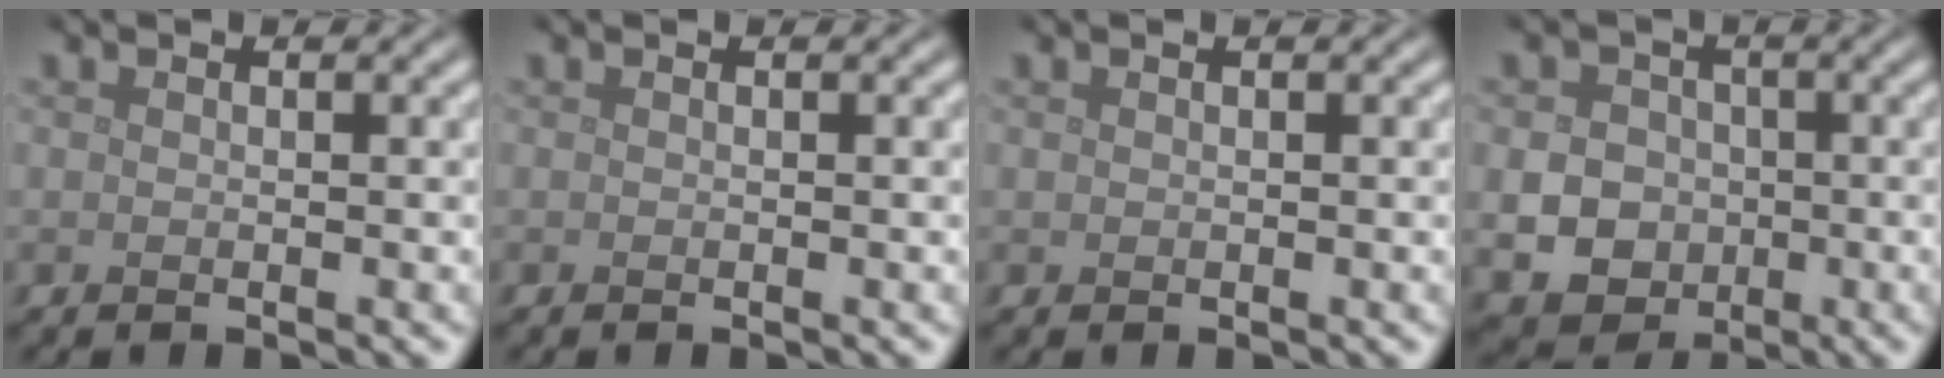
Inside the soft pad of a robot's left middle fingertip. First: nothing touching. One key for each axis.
{"total": 0.0}
{"total": 0.0}
{"total": 5.1, "fx": -0.9, "fy": 4.5, "fz": 2.2, "tx": -0.045, "ty": -0.002, "tz": -0.031}